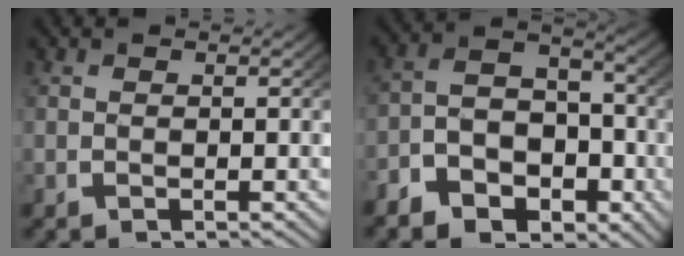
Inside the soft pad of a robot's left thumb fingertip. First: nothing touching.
{"total": 9.0, "force": [-3.2, 6.8, 5.0], "torque": [-0.084, -0.027, -0.051]}